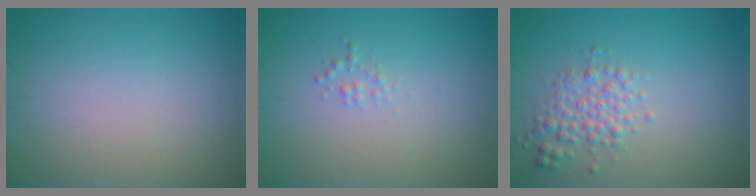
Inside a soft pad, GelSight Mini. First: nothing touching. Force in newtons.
{"total": 0.7, "press": 0.7, "slide": 0.0}
{"total": 2.5, "press": 2.5, "slide": 0.0}